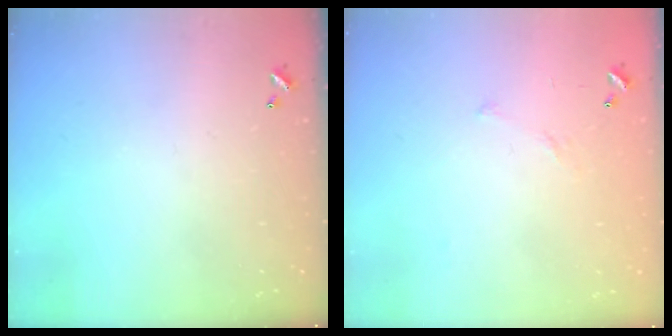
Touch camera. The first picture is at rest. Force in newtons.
{"total": 5.7, "press": 5.7, "slide": 0.7}